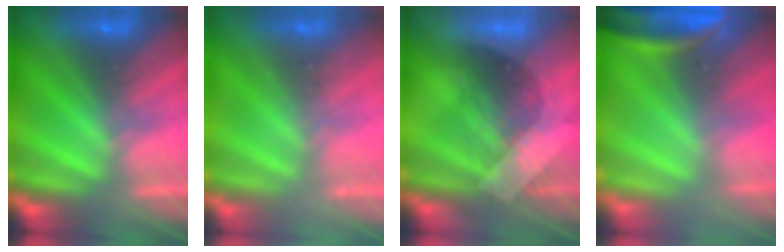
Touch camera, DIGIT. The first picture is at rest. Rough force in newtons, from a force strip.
{"total": 2.4}
{"total": 2.9}
{"total": 3.8}